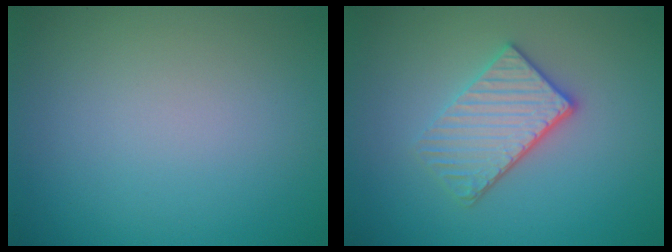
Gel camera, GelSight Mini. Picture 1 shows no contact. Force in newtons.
{"total": 3.8, "press": 3.2, "slide": 2.0}